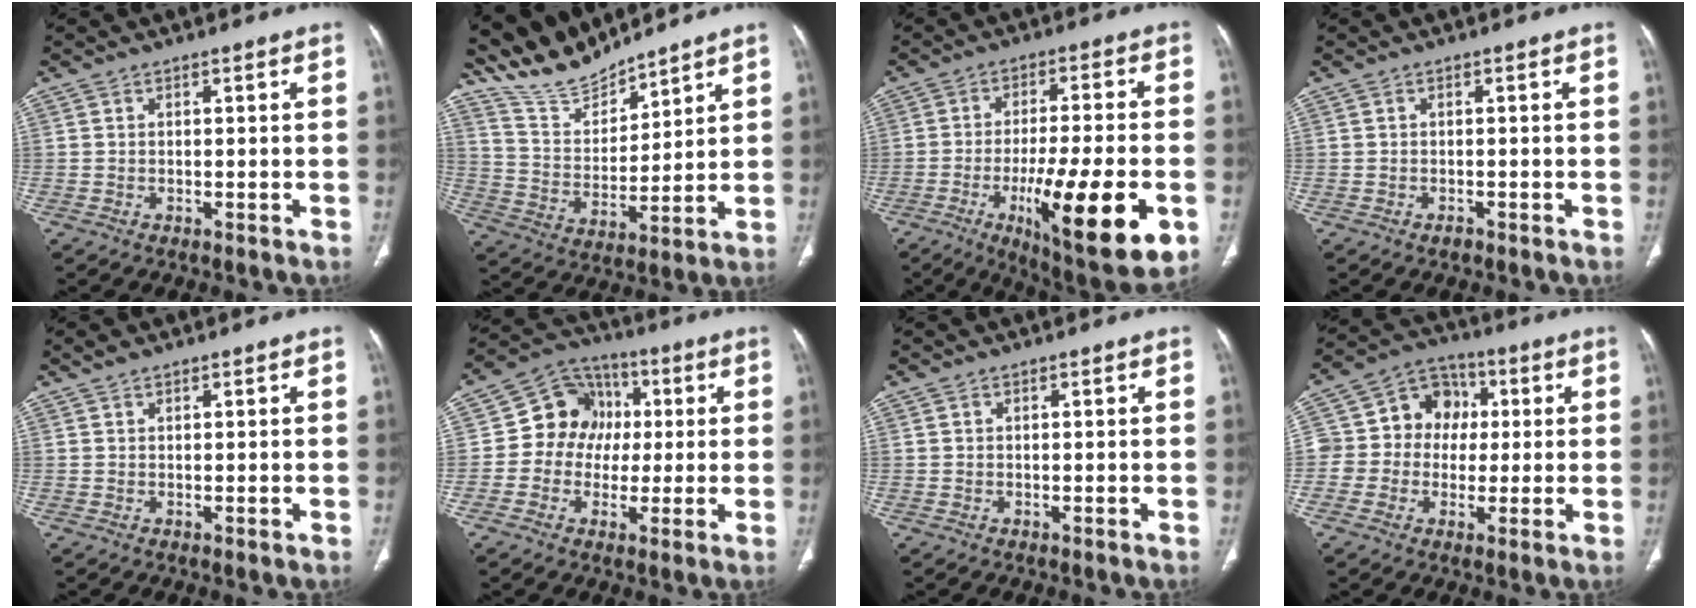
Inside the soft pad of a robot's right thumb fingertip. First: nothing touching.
{"total": 10.8, "force": [10.4, 2.1, 1.8], "torque": [-0.022, -0.060, 0.219]}
{"total": 20.5, "force": [-6.7, 5.1, 18.6], "torque": [-0.276, -0.003, -0.089]}
{"total": 0.8, "force": [-0.6, 0.5, 0.4], "torque": [-0.006, 0.001, -0.009]}
{"total": 1.4, "force": [1.0, 0.6, 0.7], "torque": [-0.011, 0.000, 0.018]}
{"total": 11.3, "force": [0.5, 10.0, 5.2], "torque": [-0.043, 0.024, -0.003]}
{"total": 0.0}
{"total": 11.6, "force": [0.9, 10.2, 5.5], "torque": [-0.052, 0.029, 0.005]}